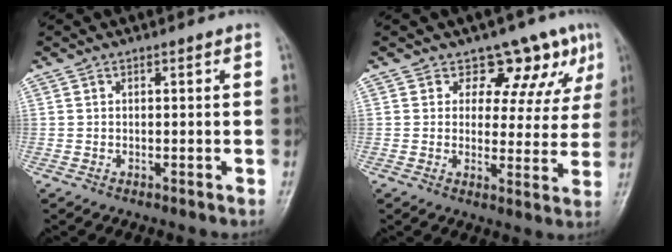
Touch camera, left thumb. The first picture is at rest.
{"total": 9.3, "force": [6.3, 5.9, 3.5], "torque": [0.006, -0.031, 0.066]}